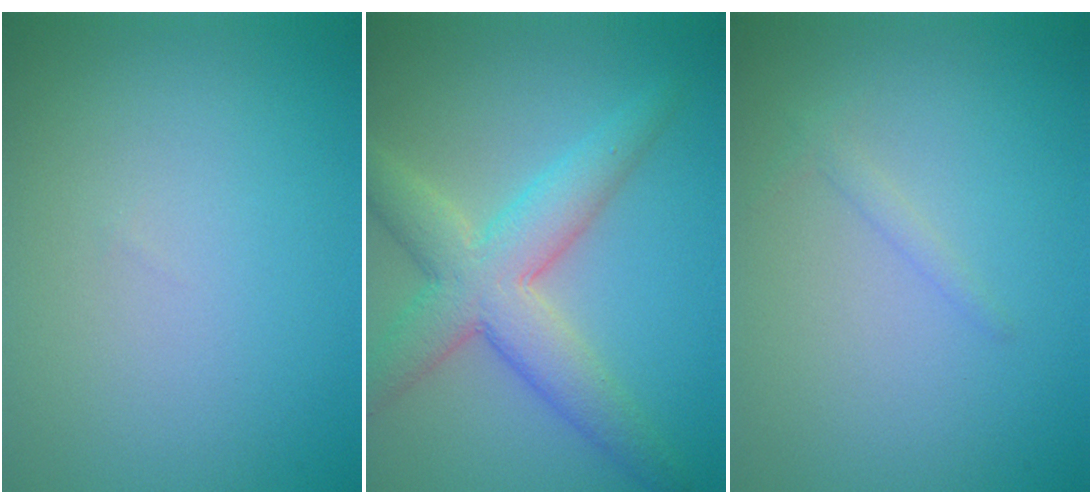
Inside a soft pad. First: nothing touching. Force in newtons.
{"total": 6.5, "press": 6.5, "slide": 0.1}
{"total": 0.9, "press": 0.9, "slide": 0.0}